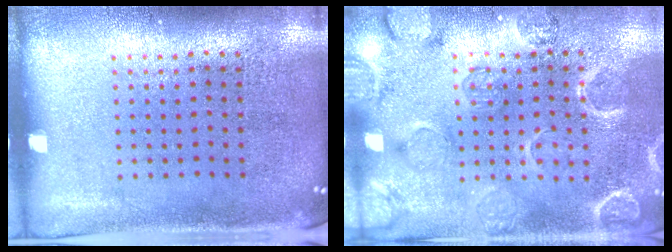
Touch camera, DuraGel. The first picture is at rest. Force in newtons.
{"total": 2.3, "press": 2.3, "slide": 0.4}